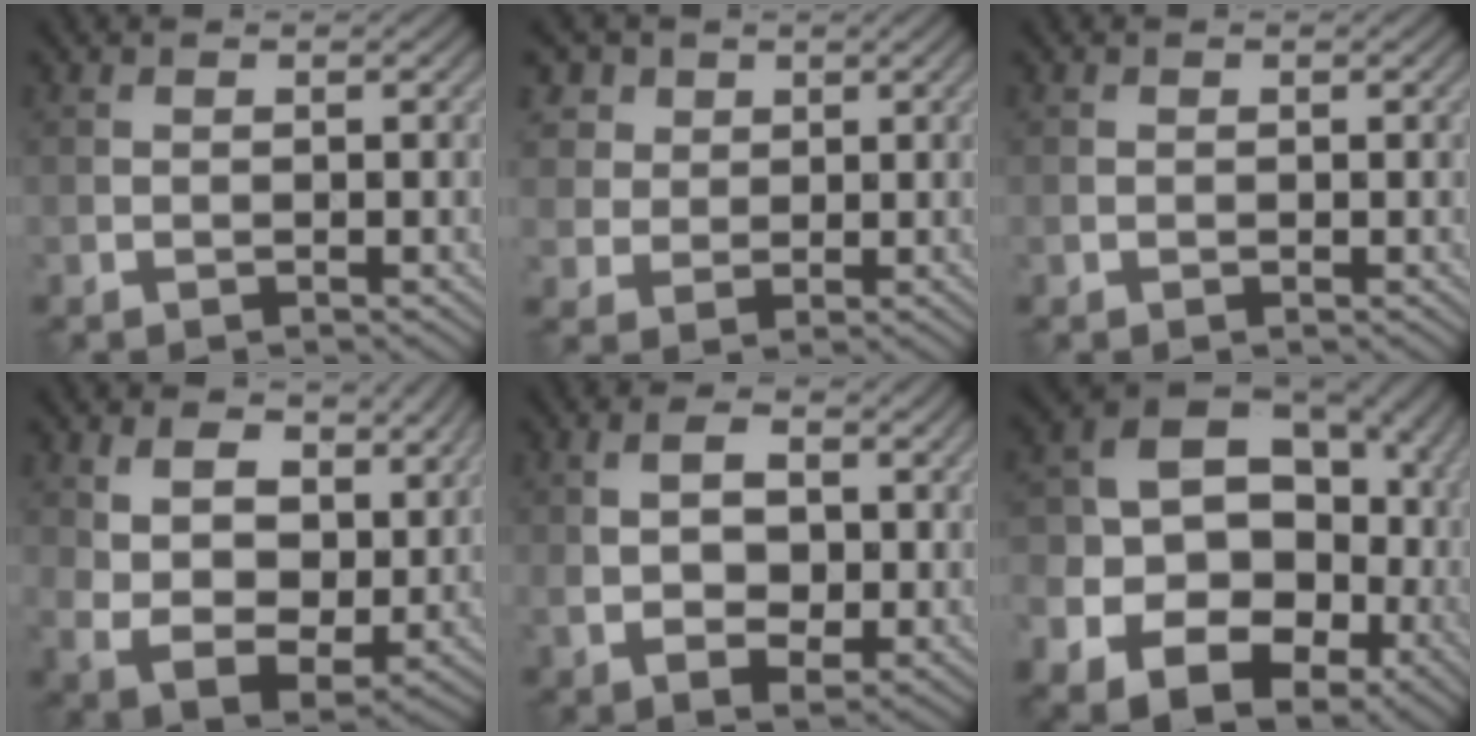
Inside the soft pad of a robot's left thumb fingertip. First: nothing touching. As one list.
[{"total": 6.3, "force": [3.0, 5.0, 2.2], "torque": [-0.104, -0.003, 0.063]}, {"total": 0.6, "force": [-0.1, 0.5, 0.3], "torque": [-0.005, -0.003, -0.002]}, {"total": 10.3, "force": [4.2, 6.5, 6.7], "torque": [-0.157, -0.017, 0.074]}, {"total": 7.5, "force": [1.1, 4.4, 6.0], "torque": [-0.122, -0.006, 0.019]}, {"total": 22.0, "force": [-6.8, 16.7, 12.7], "torque": [-0.209, -0.038, -0.104]}]